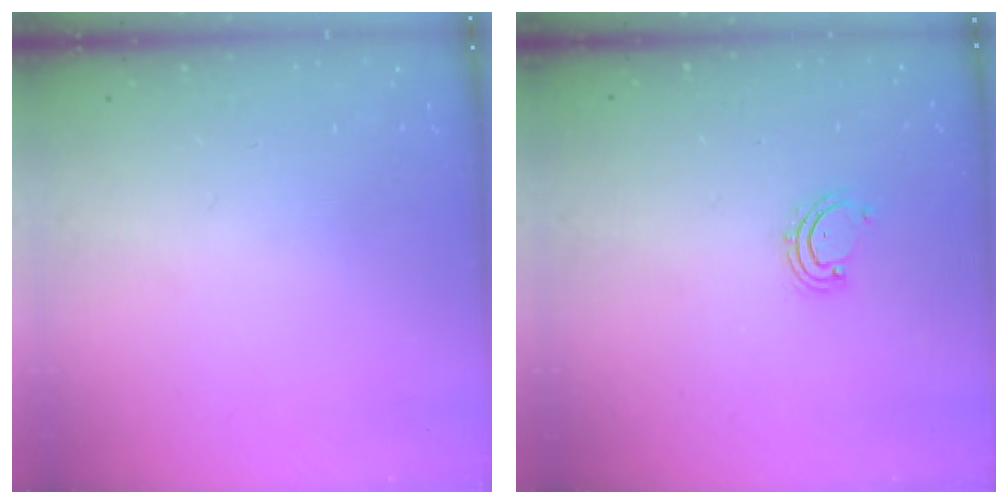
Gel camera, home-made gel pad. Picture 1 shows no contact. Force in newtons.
{"total": 2.7, "press": 2.6, "slide": 0.5}